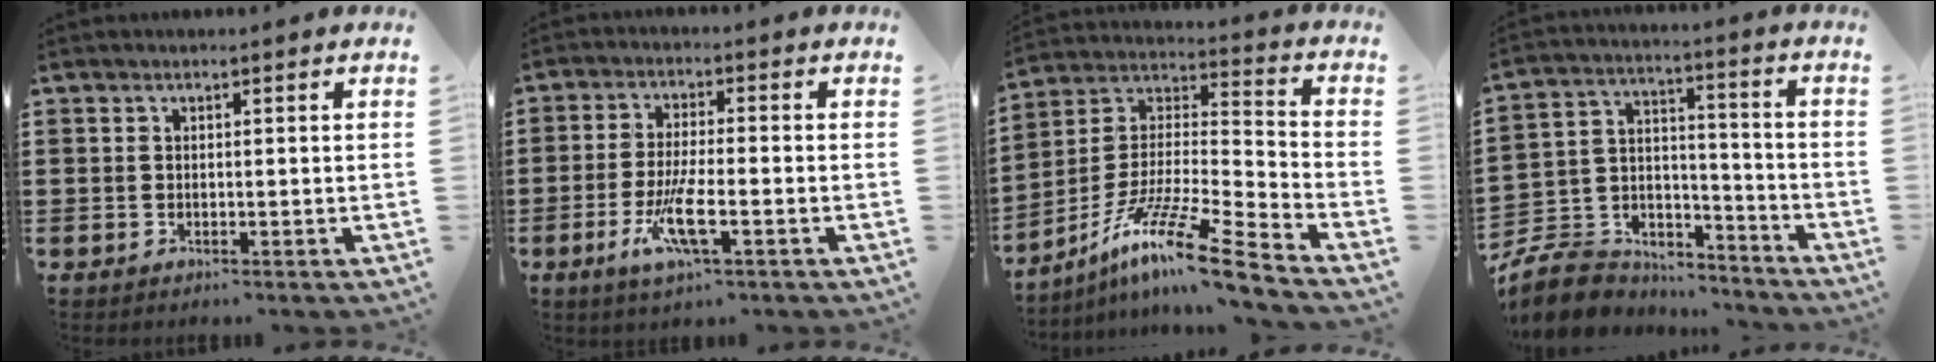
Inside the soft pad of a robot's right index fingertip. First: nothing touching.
{"total": 6.8, "force": [-2.9, 1.1, 6.1], "torque": [-0.132, -0.017, -0.056]}
{"total": 14.0, "force": [-10.7, 0.5, 9.0], "torque": [-0.167, 0.014, -0.206]}
{"total": 8.4, "force": [-7.5, 3.6, 1.2], "torque": [-0.046, 0.012, -0.148]}